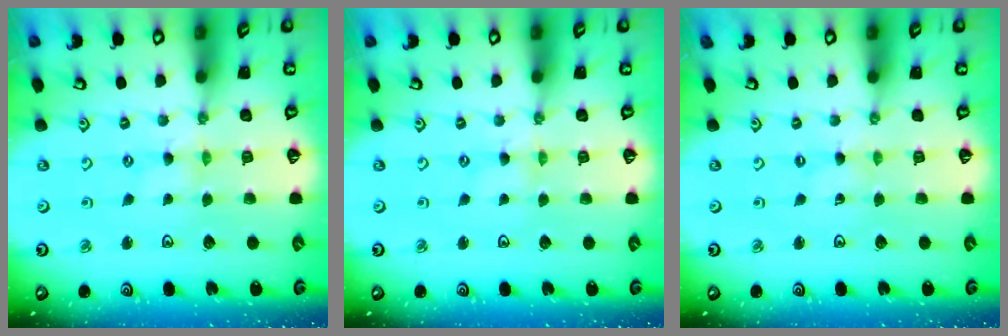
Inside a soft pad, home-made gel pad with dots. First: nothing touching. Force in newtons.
{"total": 0.0}
{"total": 0.0}